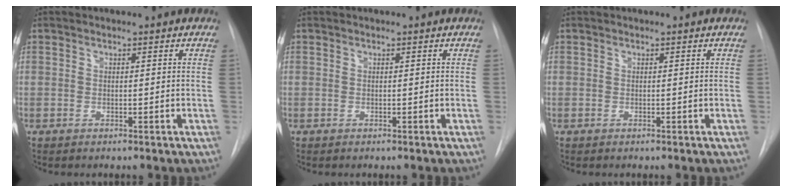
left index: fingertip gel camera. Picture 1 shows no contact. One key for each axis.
{"total": 0.0}
{"total": 0.0}